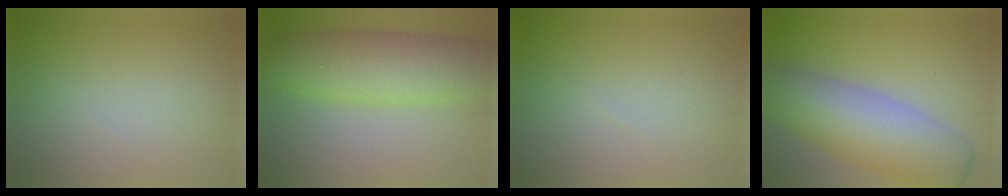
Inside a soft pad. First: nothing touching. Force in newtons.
{"total": 8.8, "press": 8.8, "slide": 0.2}
{"total": 0.0}
{"total": 10.1, "press": 10.1, "slide": 0.3}